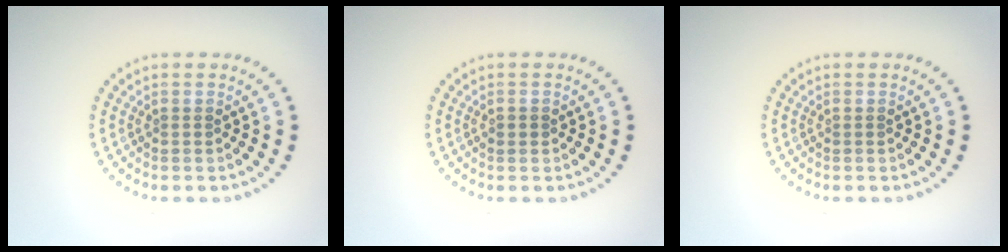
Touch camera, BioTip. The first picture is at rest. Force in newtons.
{"total": 0.9, "press": 0.9, "slide": 0.1}
{"total": 0.0}